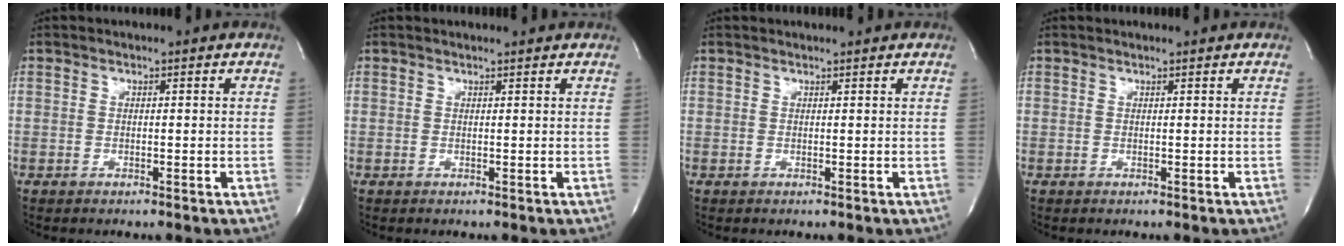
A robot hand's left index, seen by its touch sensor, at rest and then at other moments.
{"total": 2.0, "force": [2.0, 0.1, 0.3], "torque": [-0.010, 0.011, 0.024]}
{"total": 1.2, "force": [1.1, 0.0, 0.2], "torque": [-0.006, 0.010, 0.020]}
{"total": 0.7, "force": [0.7, 0.0, 0.1], "torque": [-0.005, 0.007, 0.013]}